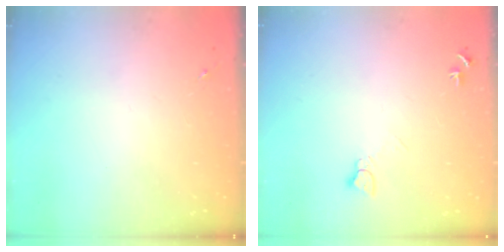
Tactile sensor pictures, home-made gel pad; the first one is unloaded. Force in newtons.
{"total": 5.1, "press": 5.1, "slide": 0.6}